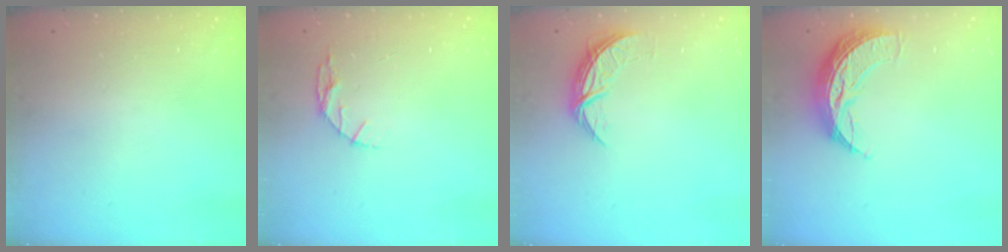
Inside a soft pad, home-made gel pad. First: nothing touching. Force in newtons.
{"total": 4.4, "press": 4.4, "slide": 0.5}
{"total": 6.9, "press": 6.9, "slide": 0.5}
{"total": 9.9, "press": 9.9, "slide": 0.6}